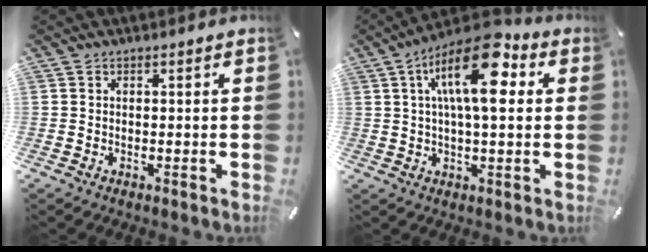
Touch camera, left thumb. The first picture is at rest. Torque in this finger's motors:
{"motor_torque": [0.42, 1.22, 2.11, -0.66, 0.56]}